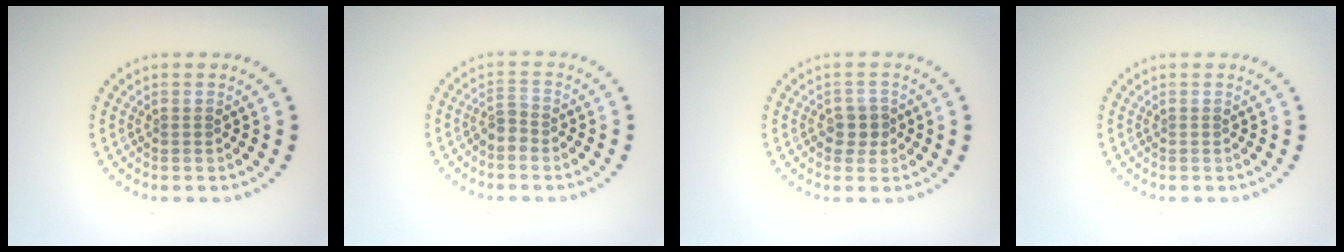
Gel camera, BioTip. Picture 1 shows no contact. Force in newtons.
{"total": 1.7, "press": 1.3, "slide": 1.2}
{"total": 1.5, "press": 1.4, "slide": 0.6}
{"total": 0.0}